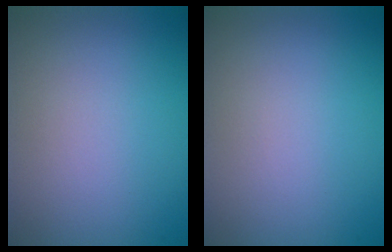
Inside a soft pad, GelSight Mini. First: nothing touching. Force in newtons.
{"total": 0.0}